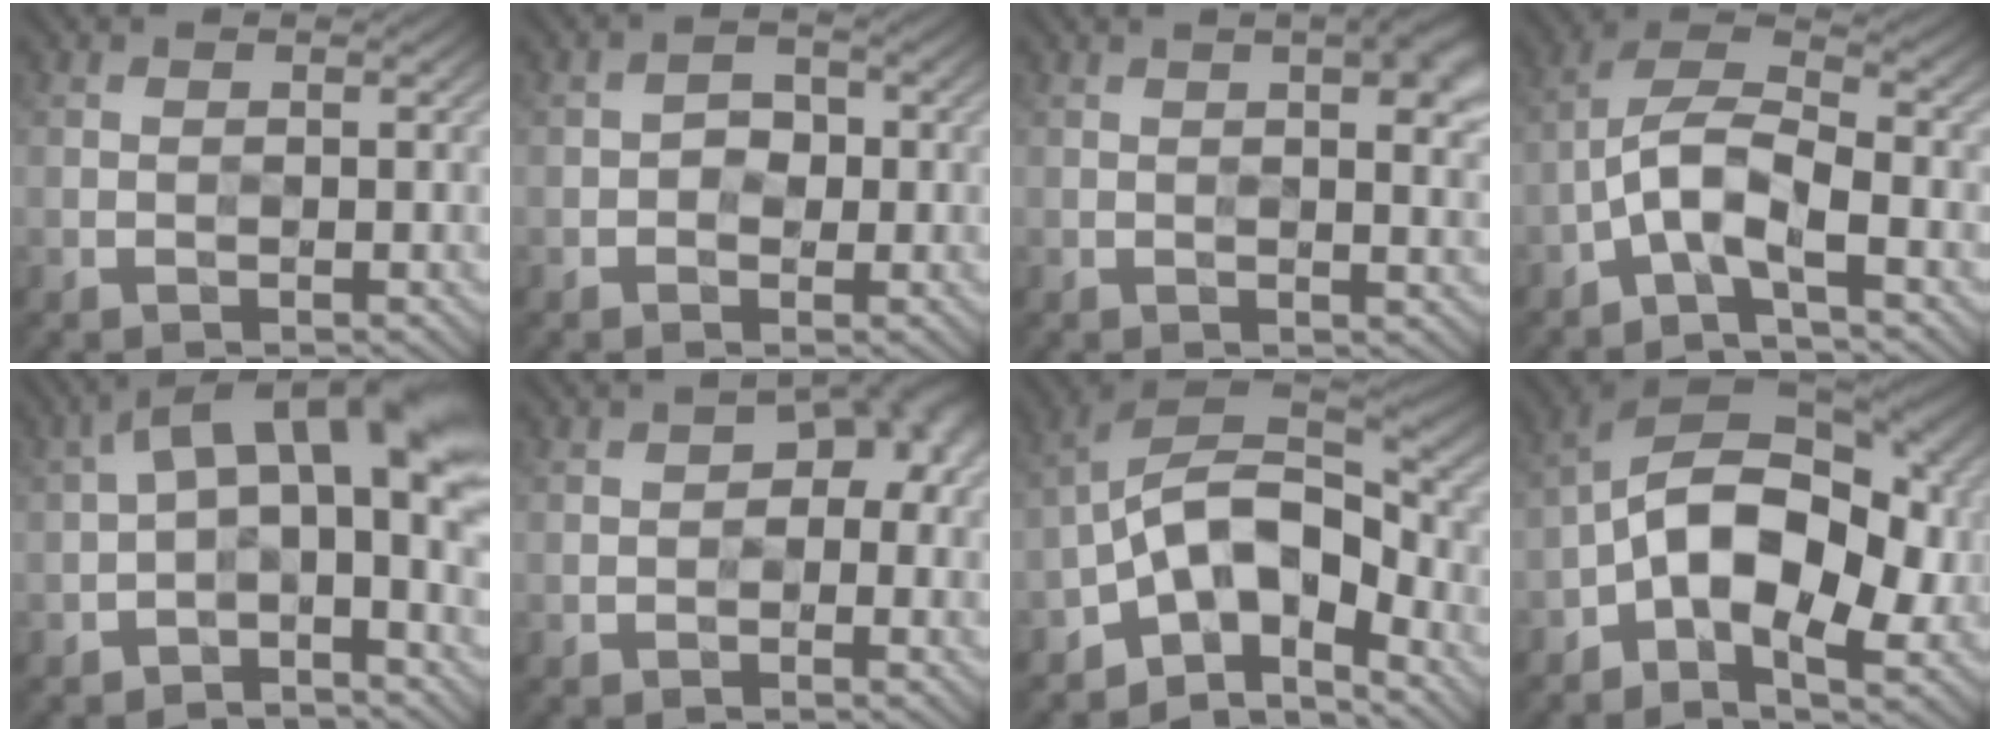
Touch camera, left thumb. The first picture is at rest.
{"total": 1.7, "force": [-0.4, 1.4, 0.9], "torque": [-0.010, 0.000, -0.011]}
{"total": 5.1, "force": [1.8, 1.4, 4.6], "torque": [-0.054, 0.009, 0.017]}
{"total": 7.0, "force": [-3.2, 2.5, 5.7], "torque": [-0.109, 0.013, -0.080]}
{"total": 9.4, "force": [0.5, 3.8, 8.5], "torque": [-0.133, 0.025, -0.006]}
{"total": 5.4, "force": [0.4, 3.4, 4.1], "torque": [-0.034, 0.007, 0.000]}
{"total": 12.3, "force": [-5.5, 6.2, 9.1], "torque": [-0.142, 0.000, -0.116]}
{"total": 13.8, "force": [-2.0, 7.8, 11.2], "torque": [-0.197, 0.003, -0.048]}